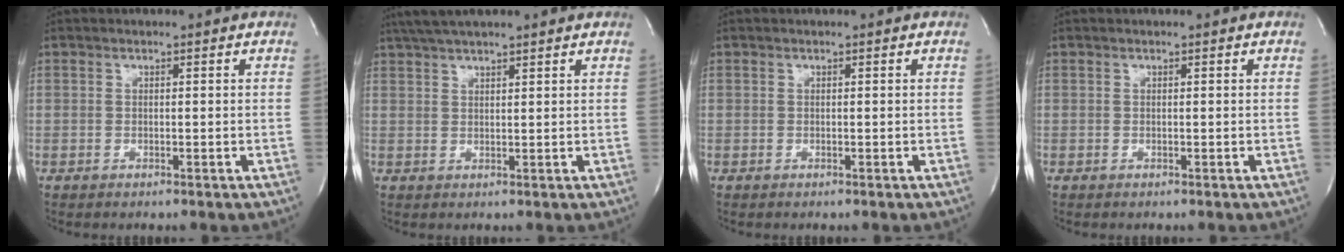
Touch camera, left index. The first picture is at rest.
{"total": 7.1, "force": [6.0, 0.4, 3.8], "torque": [-0.067, 0.038, 0.098]}
{"total": 0.0}
{"total": 0.0}